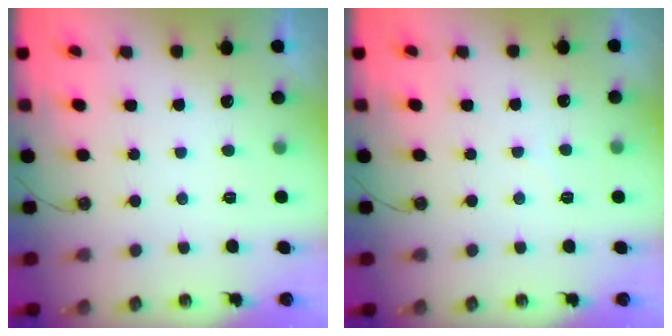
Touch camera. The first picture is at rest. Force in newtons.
{"total": 4.2, "press": 4.1, "slide": 0.7}